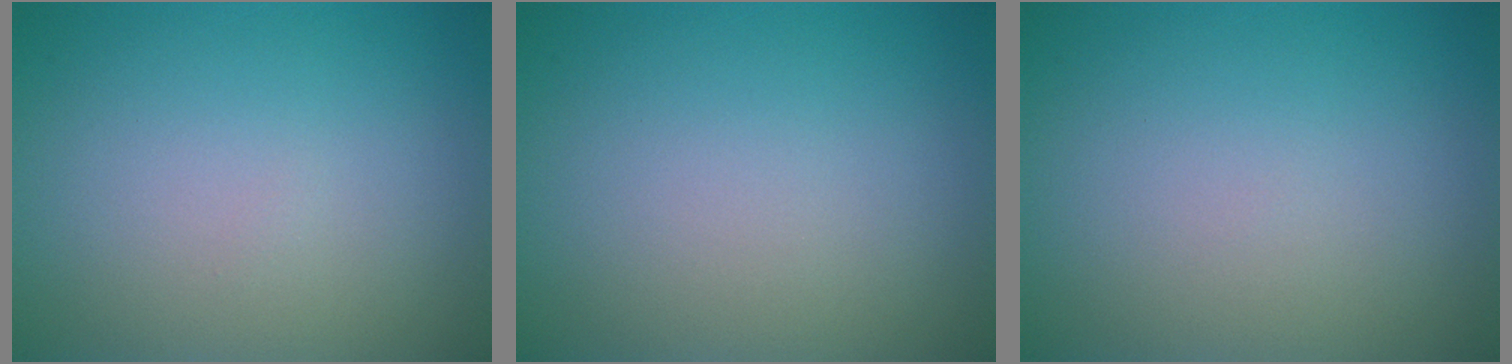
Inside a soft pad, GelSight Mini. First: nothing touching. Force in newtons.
{"total": 0.0}
{"total": 0.5, "press": 0.5, "slide": 0.1}